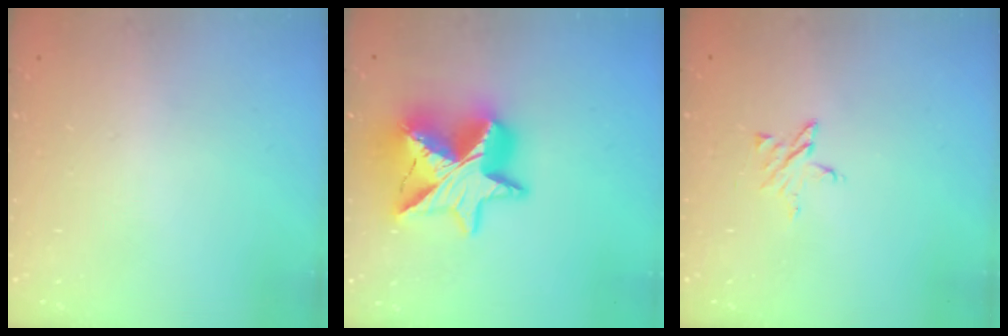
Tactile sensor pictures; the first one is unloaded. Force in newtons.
{"total": 20.4, "press": 20.4, "slide": 1.7}
{"total": 3.1, "press": 3.0, "slide": 0.3}